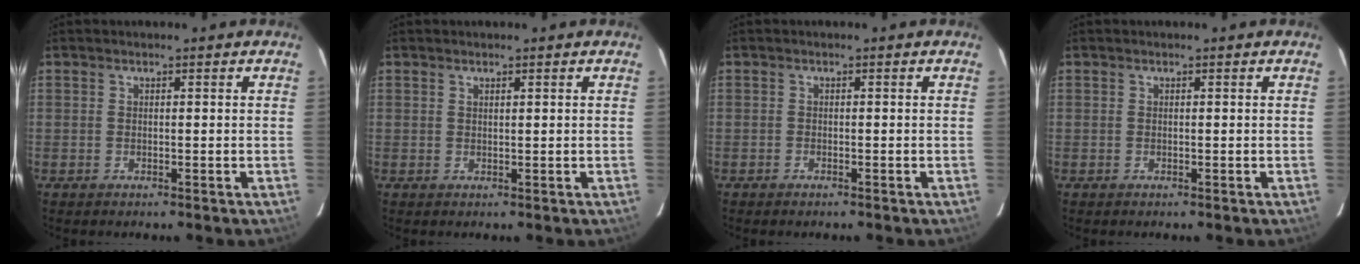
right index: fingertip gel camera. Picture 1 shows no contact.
{"total": 0.5, "force": [0.4, 0.1, 0.3], "torque": [-0.004, 0.002, 0.009]}
{"total": 0.8, "force": [-0.7, 0.3, 0.2], "torque": [-0.005, 0.001, -0.012]}
{"total": 0.0}